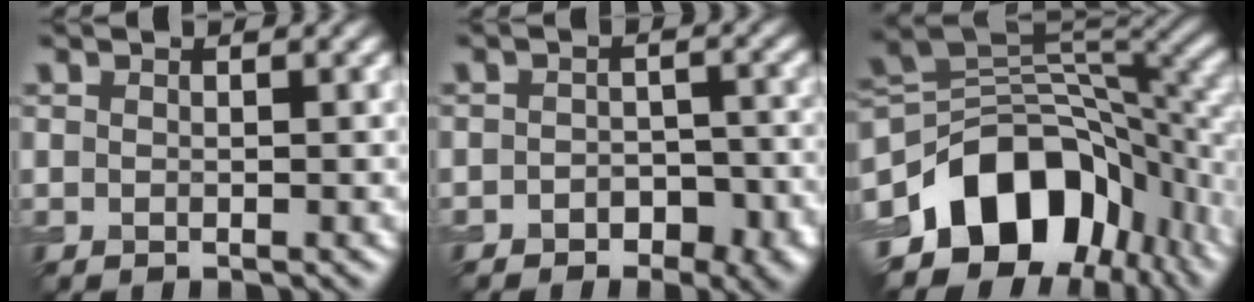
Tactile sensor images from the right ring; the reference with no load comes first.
{"total": 3.6, "force": [-2.0, 2.4, 1.9], "torque": [-0.020, 0.003, -0.031]}
{"total": 14.0, "force": [-4.9, 9.2, 9.3], "torque": [-0.159, -0.001, -0.085]}